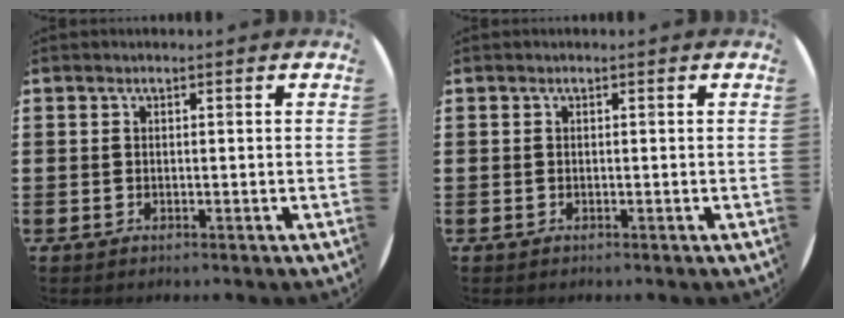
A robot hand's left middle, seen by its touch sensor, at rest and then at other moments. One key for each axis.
{"total": 0.0}